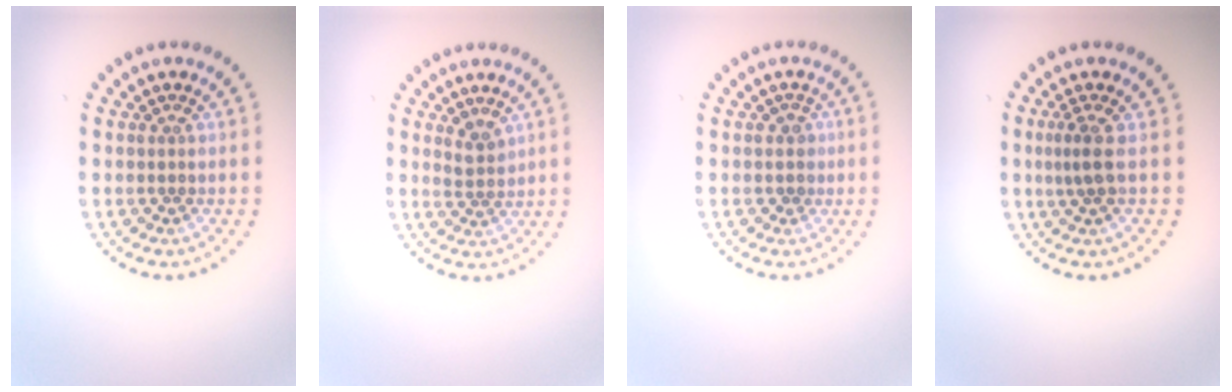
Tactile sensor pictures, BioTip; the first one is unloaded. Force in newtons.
{"total": 1.6, "press": 1.3, "slide": 1.0}
{"total": 1.0, "press": 0.7, "slide": 0.7}
{"total": 1.8, "press": 1.3, "slide": 1.1}